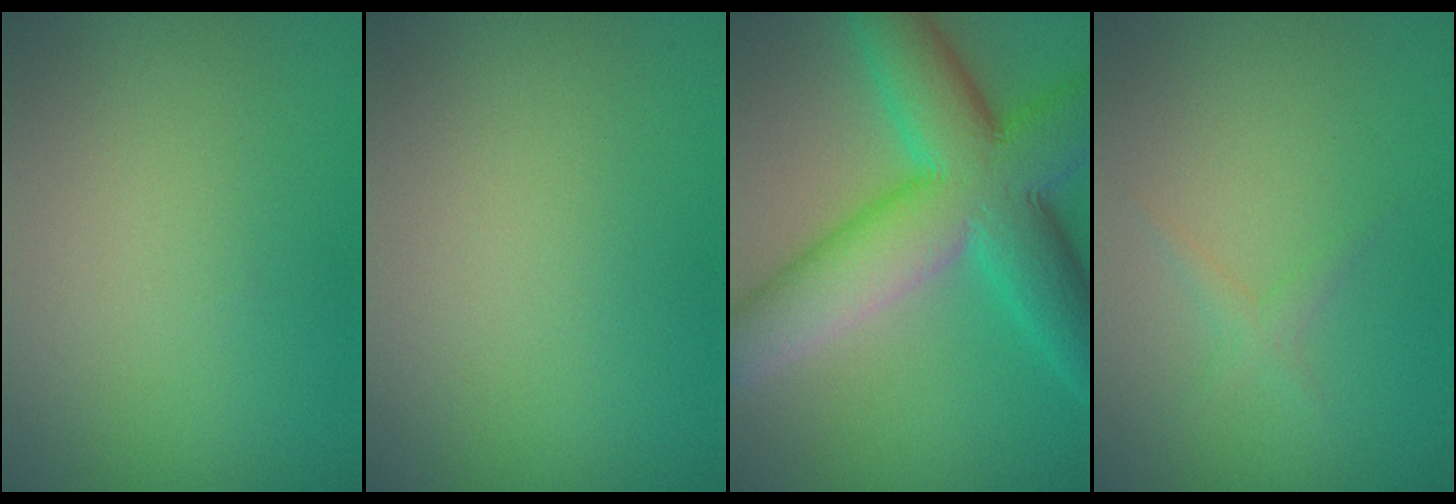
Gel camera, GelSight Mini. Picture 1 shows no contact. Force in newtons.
{"total": 0.0}
{"total": 12.3, "press": 12.3, "slide": 0.4}
{"total": 1.0, "press": 1.0, "slide": 0.0}